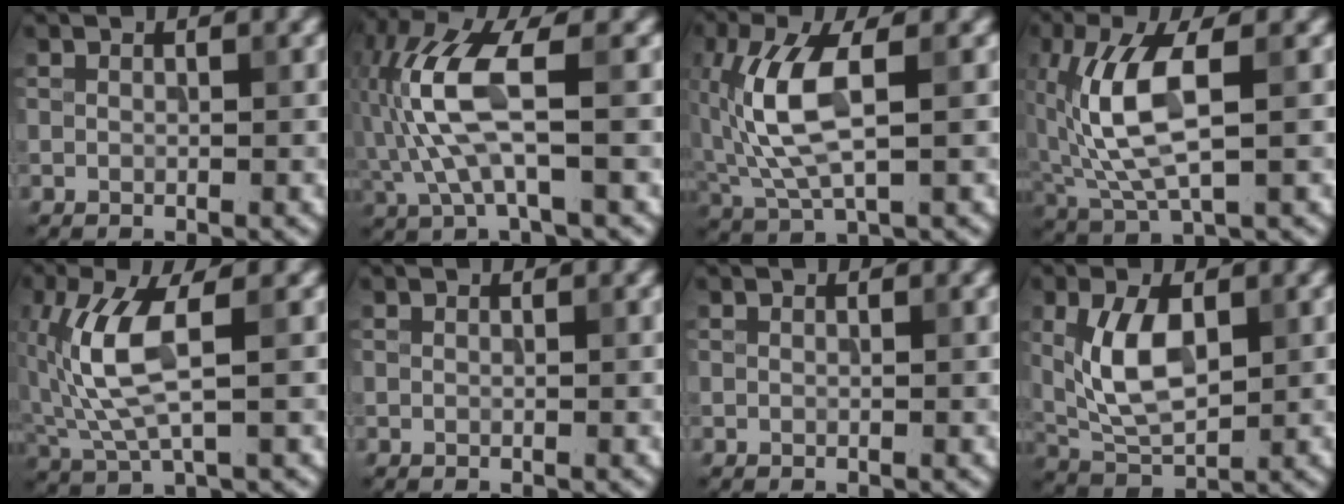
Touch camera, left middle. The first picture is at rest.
{"total": 7.5, "force": [-0.3, 2.3, 7.1], "torque": [-0.177, 0.018, -0.007]}
{"total": 7.2, "force": [0.6, 3.0, 6.5], "torque": [-0.154, 0.003, 0.015]}
{"total": 7.6, "force": [0.7, 3.1, 6.9], "torque": [-0.160, 0.001, 0.017]}
{"total": 6.5, "force": [0.7, 2.3, 6.0], "torque": [-0.151, -0.003, 0.018]}
{"total": 0.0}
{"total": 0.0}
{"total": 5.8, "force": [1.0, 3.0, 4.8], "torque": [-0.105, 0.002, 0.024]}